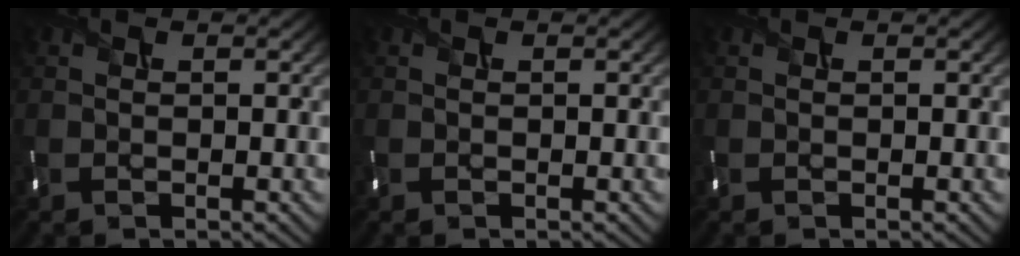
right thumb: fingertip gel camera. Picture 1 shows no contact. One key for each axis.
{"total": 0.0}
{"total": 0.0}